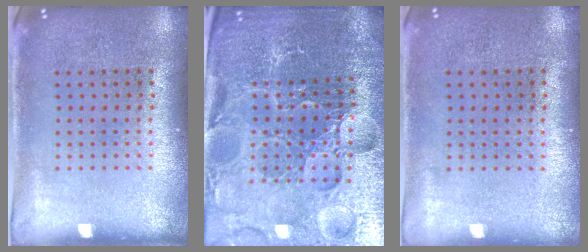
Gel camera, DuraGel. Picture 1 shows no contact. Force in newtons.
{"total": 5.2, "press": 5.0, "slide": 1.6}
{"total": 0.0}